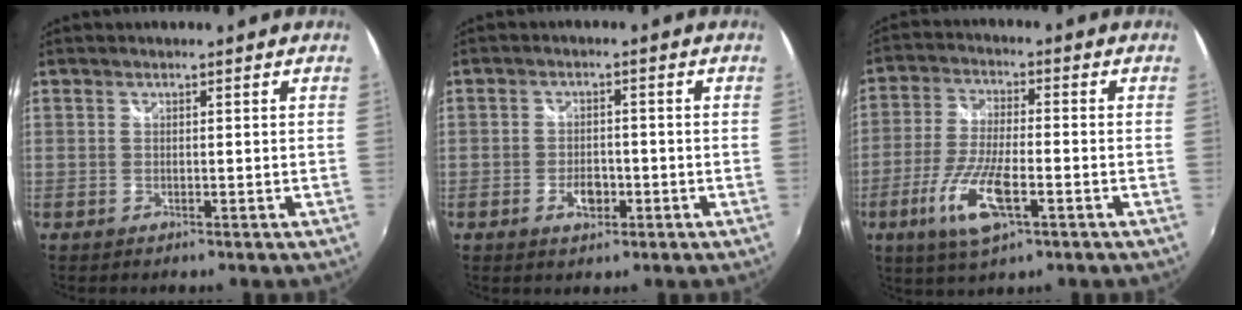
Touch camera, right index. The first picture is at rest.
{"total": 3.8, "force": [-1.6, 2.3, 2.6], "torque": [-0.052, 0.000, -0.027]}
{"total": 11.3, "force": [-4.8, 3.2, 9.8], "torque": [-0.209, -0.014, -0.091]}